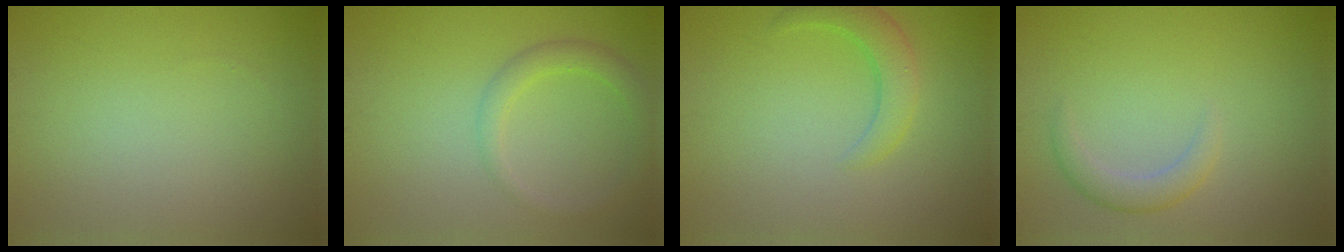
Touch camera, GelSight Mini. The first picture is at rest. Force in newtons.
{"total": 2.3, "press": 2.3, "slide": 0.1}
{"total": 2.9, "press": 2.9, "slide": 0.2}
{"total": 2.0, "press": 2.0, "slide": 0.1}